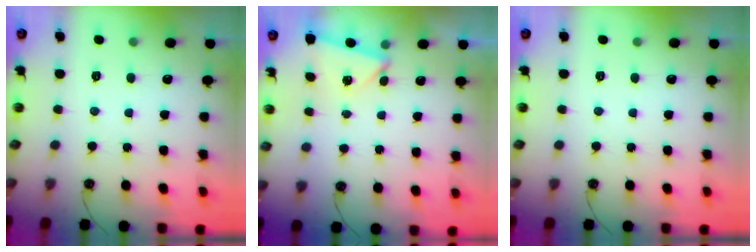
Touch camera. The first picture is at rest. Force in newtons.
{"total": 2.6, "press": 1.9, "slide": 1.8}
{"total": 0.0}